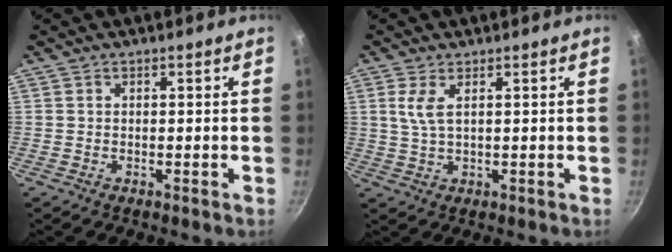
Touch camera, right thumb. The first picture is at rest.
{"total": 3.9, "force": [1.3, 1.5, 3.4], "torque": [-0.074, -0.007, 0.029]}